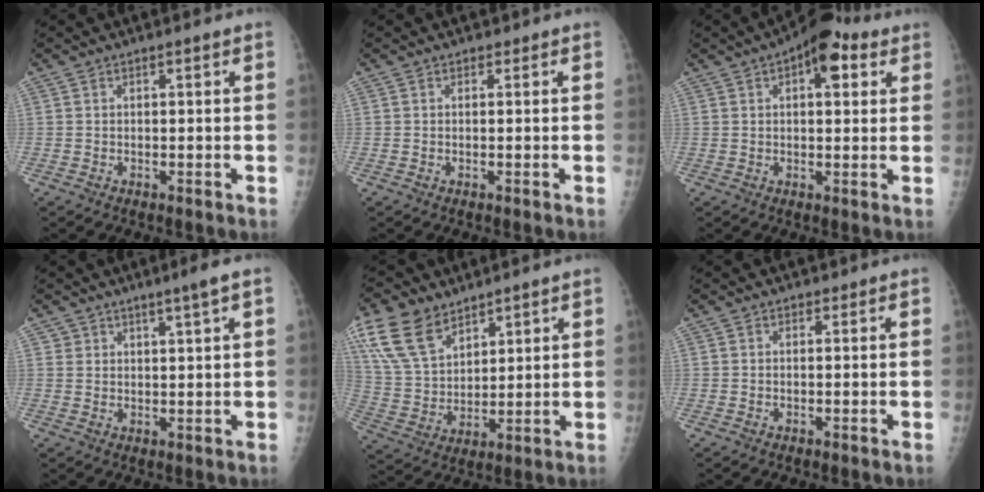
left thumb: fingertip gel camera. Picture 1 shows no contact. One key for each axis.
{"total": 0.0}
{"total": 9.2, "fx": 3.9, "fy": 4.3, "fz": 7.1, "tx": -0.075, "ty": 0.006, "tz": 0.048}
{"total": 3.4, "fx": 2.2, "fy": 0.1, "fz": 2.6, "tx": -0.039, "ty": -0.016, "tz": 0.039}
{"total": 14.9, "fx": 9.3, "fy": 8.7, "fz": 7.6, "tx": -0.139, "ty": -0.024, "tz": 0.191}
{"total": 0.0}